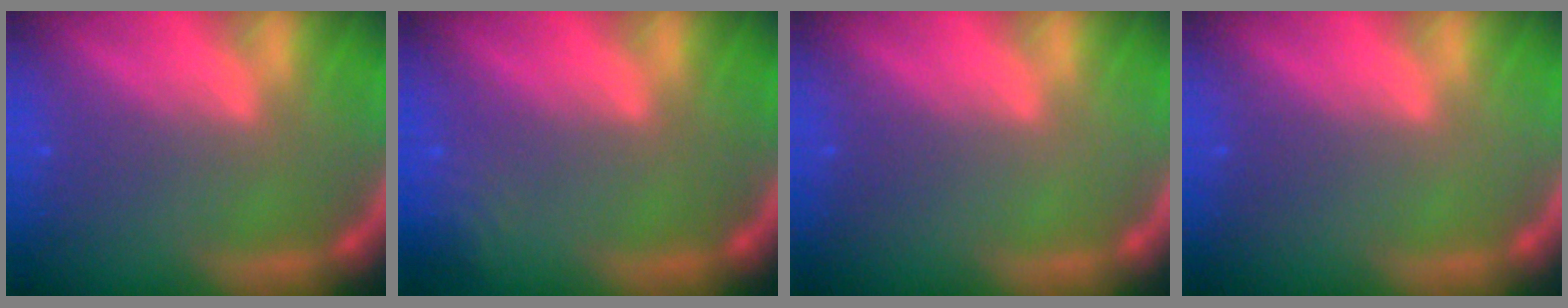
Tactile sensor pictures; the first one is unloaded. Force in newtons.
{"total": 2.4}
{"total": 0.0}
{"total": 0.0}